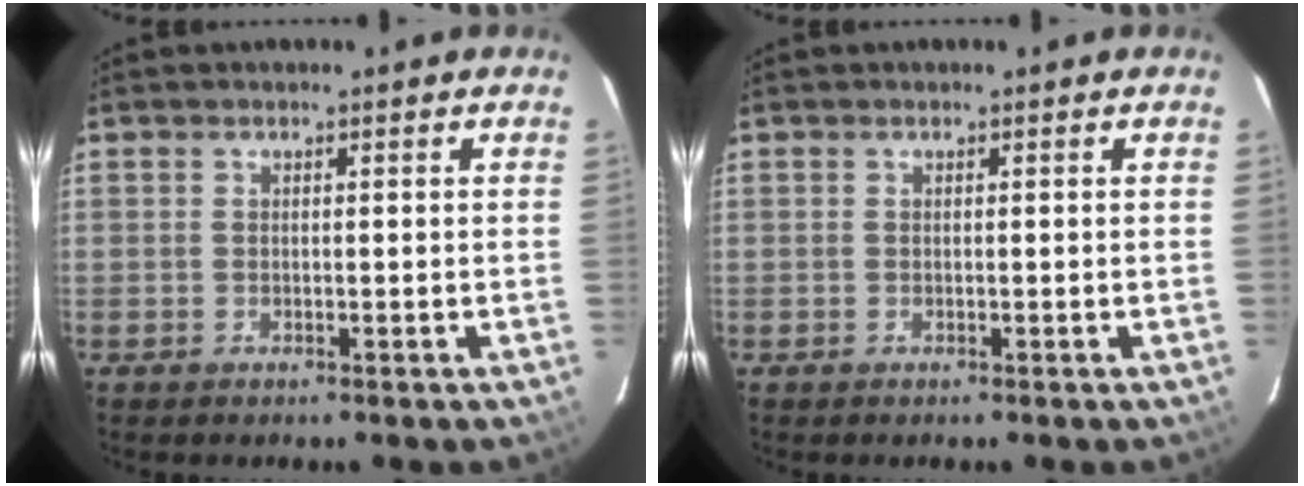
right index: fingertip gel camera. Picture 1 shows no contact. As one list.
[{"total": 0.0}]